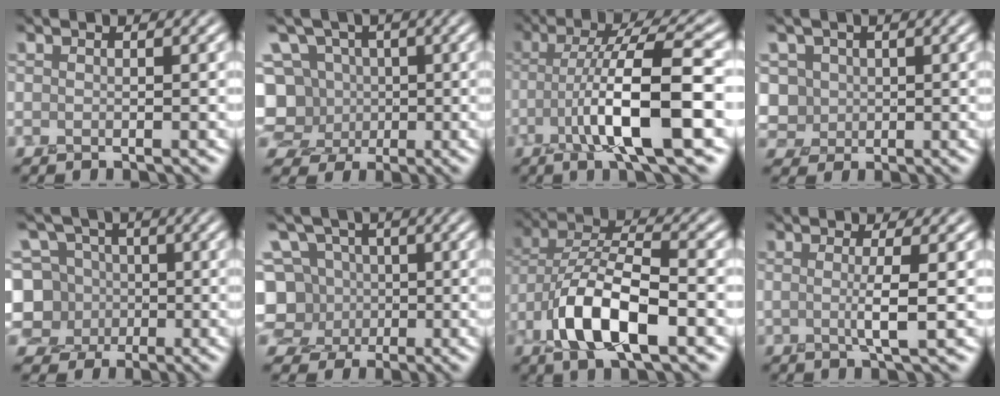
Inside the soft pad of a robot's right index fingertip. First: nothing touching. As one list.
[{"total": 7.7, "force": [0.8, 7.3, 2.3], "torque": [-0.060, 0.054, -0.023]}, {"total": 8.8, "force": [-2.5, 1.9, 8.2], "torque": [-0.140, 0.016, -0.045]}, {"total": 4.8, "force": [1.9, 4.2, 1.4], "torque": [-0.027, 0.021, 0.024]}, {"total": 6.4, "force": [0.1, 5.9, 2.4], "torque": [-0.044, 0.022, -0.026]}, {"total": 6.5, "force": [0.2, 6.1, 2.1], "torque": [-0.044, 0.035, -0.030]}, {"total": 8.4, "force": [-2.8, 4.0, 6.9], "torque": [-0.139, 0.010, -0.053]}, {"total": 2.0, "force": [0.3, 0.2, 2.0], "torque": [-0.034, -0.001, 0.002]}]